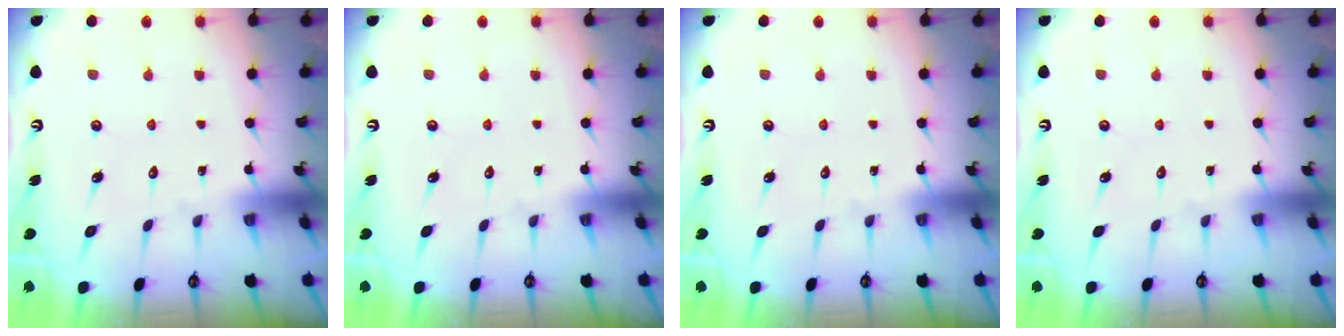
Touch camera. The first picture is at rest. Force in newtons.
{"total": 0.0}
{"total": 0.0}
{"total": 0.0}